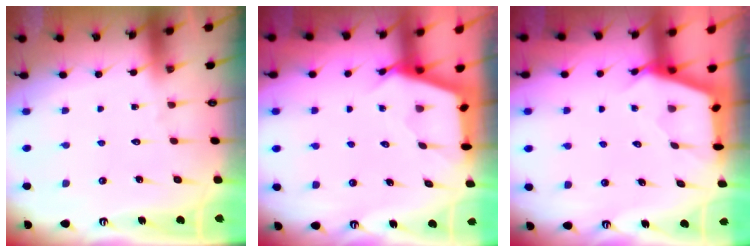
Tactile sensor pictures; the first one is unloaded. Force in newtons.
{"total": 2.7, "press": 2.7, "slide": 0.3}
{"total": 2.6, "press": 2.6, "slide": 0.4}